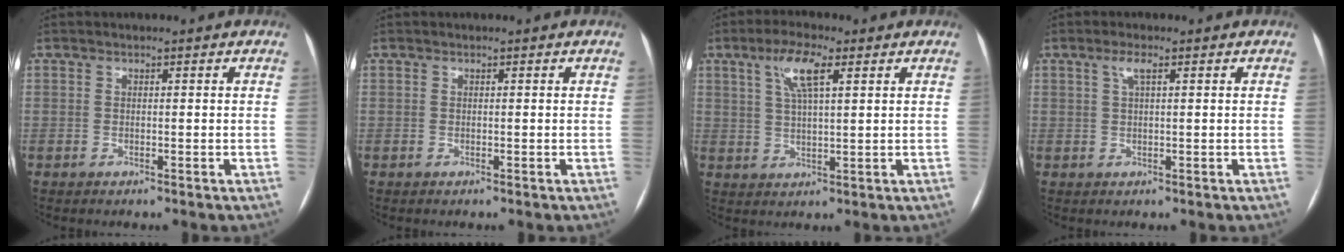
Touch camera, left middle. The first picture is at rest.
{"total": 0.0}
{"total": 6.4, "force": [3.0, 1.3, 5.5], "torque": [-0.110, 0.011, 0.056]}
{"total": 2.0, "force": [1.0, 0.3, 1.8], "torque": [-0.040, 0.008, 0.019]}